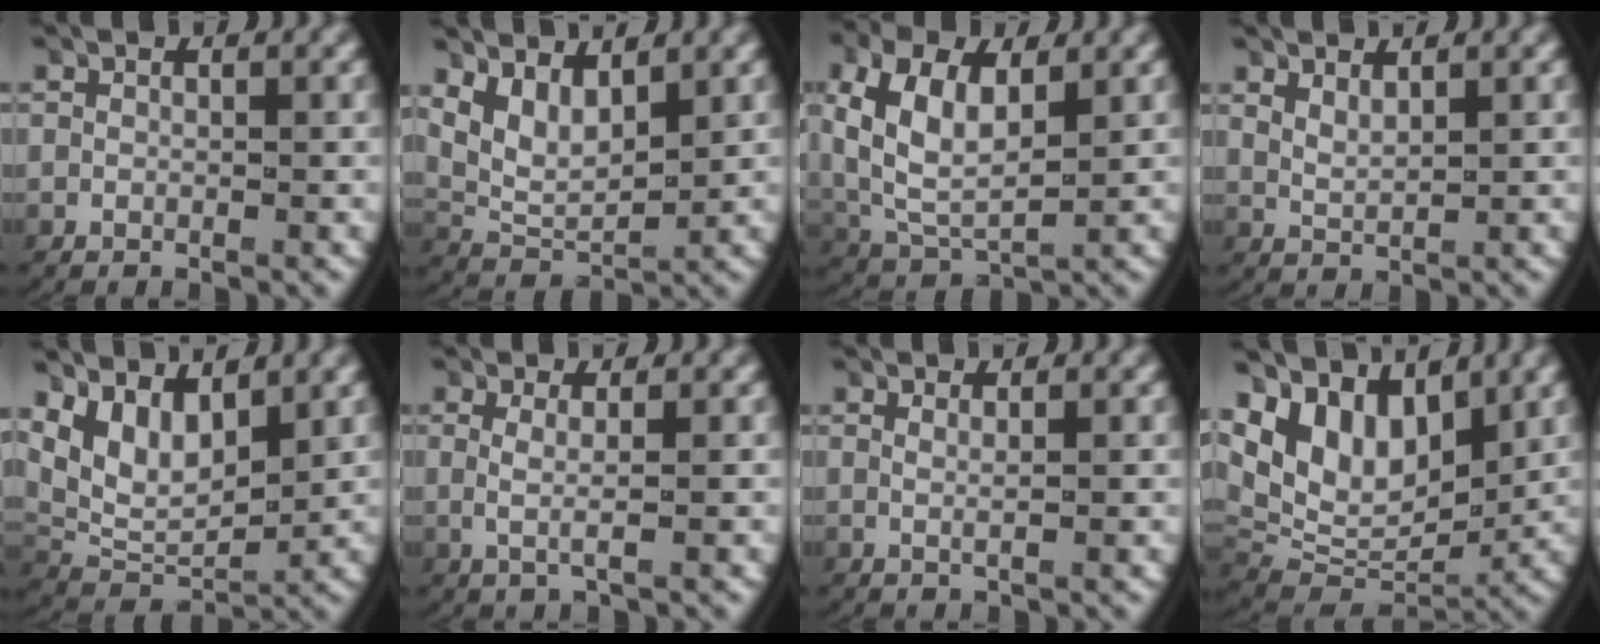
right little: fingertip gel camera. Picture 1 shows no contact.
{"total": 6.3, "force": [1.7, 4.5, 4.1], "torque": [-0.100, -0.013, 0.034]}
{"total": 7.0, "force": [1.0, 5.0, 4.8], "torque": [-0.138, -0.033, 0.035]}
{"total": 1.5, "force": [1.2, 0.2, 0.9], "torque": [-0.028, -0.007, 0.032]}
{"total": 7.7, "force": [1.7, 5.5, 5.0], "torque": [-0.111, -0.012, 0.035]}
{"total": 2.1, "force": [0.3, 0.2, 2.1], "torque": [-0.052, -0.008, 0.011]}
{"total": 1.1, "force": [0.5, -0.5, 0.8], "torque": [-0.022, -0.008, 0.015]}
{"total": 10.5, "force": [1.6, 7.9, 6.8], "torque": [-0.162, -0.043, 0.045]}